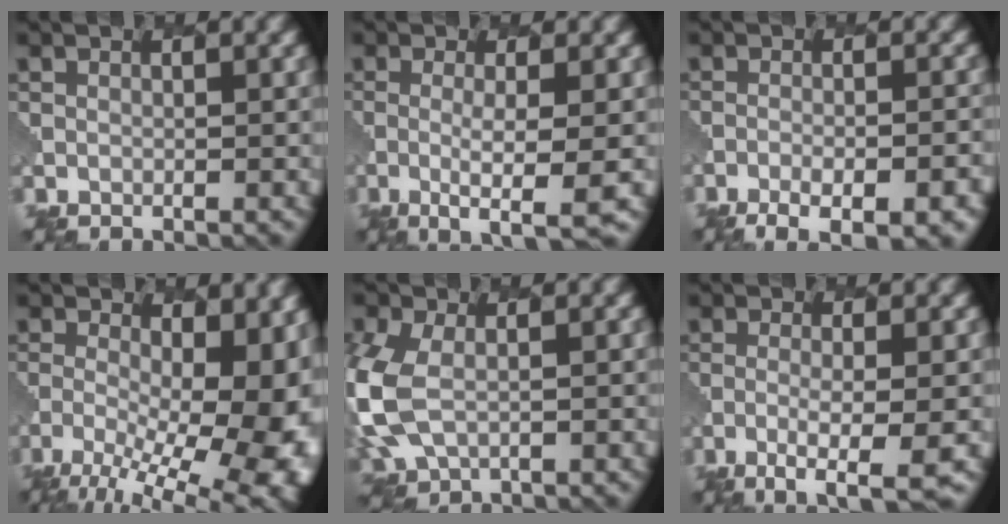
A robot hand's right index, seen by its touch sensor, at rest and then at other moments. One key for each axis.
{"total": 4.3, "fx": -1.1, "fy": 0.7, "fz": 4.0, "tx": -0.070, "ty": -0.012, "tz": -0.024}
{"total": 7.3, "fx": -4.4, "fy": 2.3, "fz": 5.3, "tx": -0.077, "ty": -0.008, "tz": -0.056}
{"total": 16.8, "fx": -3.9, "fy": 8.2, "fz": 14.1, "tx": -0.199, "ty": -0.019, "tz": -0.034}
{"total": 7.7, "fx": -0.4, "fy": 5.2, "fz": 5.7, "tx": -0.174, "ty": -0.014, "tz": -0.009}
{"total": 4.1, "fx": -1.7, "fy": 0.8, "fz": 3.7, "tx": -0.062, "ty": -0.007, "tz": -0.035}